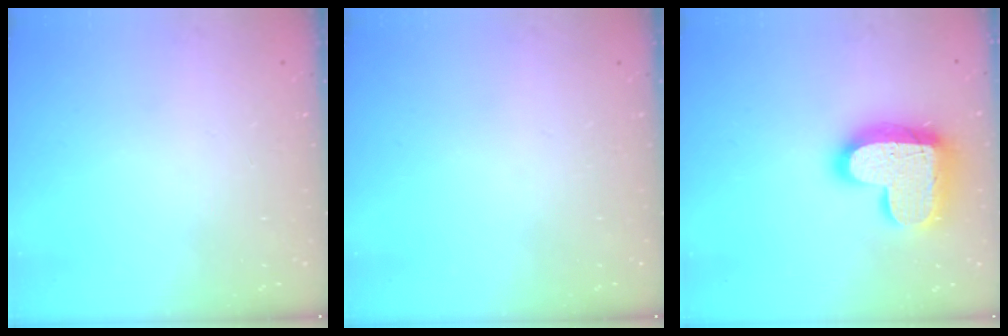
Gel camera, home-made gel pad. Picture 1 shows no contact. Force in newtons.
{"total": 0.0}
{"total": 19.8, "press": 19.8, "slide": 1.5}